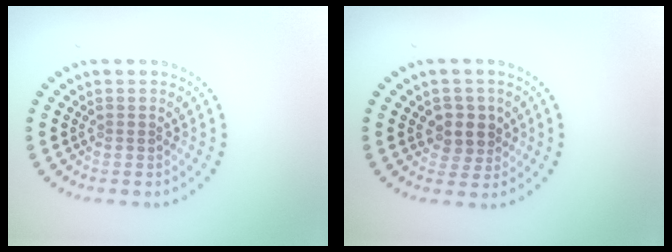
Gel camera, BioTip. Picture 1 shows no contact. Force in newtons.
{"total": 2.7, "press": 2.5, "slide": 1.0}